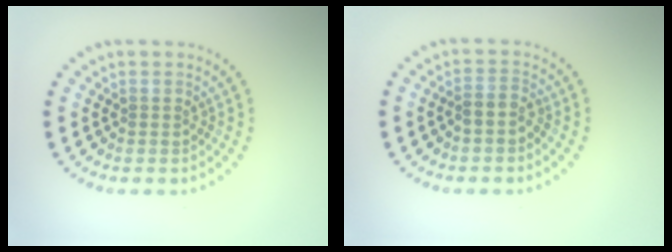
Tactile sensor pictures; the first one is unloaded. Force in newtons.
{"total": 1.2, "press": 0.8, "slide": 0.8}